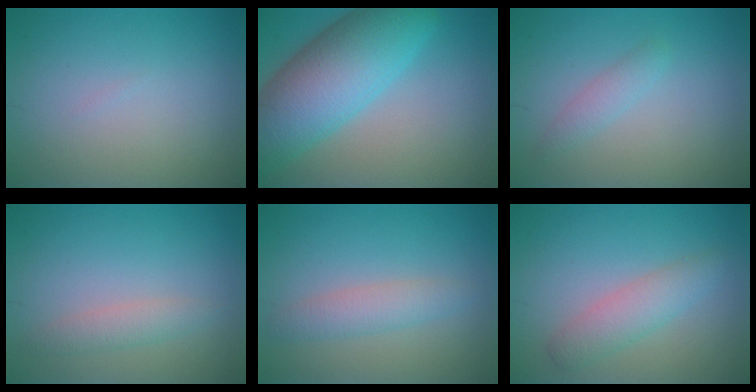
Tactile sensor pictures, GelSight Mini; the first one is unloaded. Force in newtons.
{"total": 10.5, "press": 10.5, "slide": 0.3}
{"total": 1.4, "press": 1.4, "slide": 0.0}
{"total": 1.7, "press": 1.7, "slide": 0.1}
{"total": 2.5, "press": 2.5, "slide": 0.2}
{"total": 2.9, "press": 2.9, "slide": 0.1}